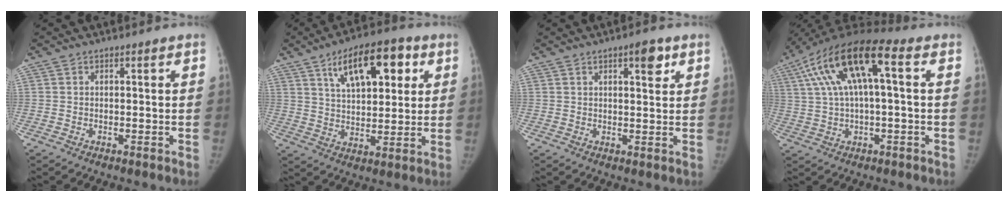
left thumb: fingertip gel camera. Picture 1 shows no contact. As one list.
[{"total": 14.9, "force": [6.5, 6.9, 11.5], "torque": [-0.142, -0.008, 0.104]}, {"total": 4.3, "force": [2.3, 1.5, 3.3], "torque": [-0.034, -0.010, 0.031]}, {"total": 16.7, "force": [4.5, 5.7, 15.0], "torque": [-0.291, 0.039, 0.074]}]